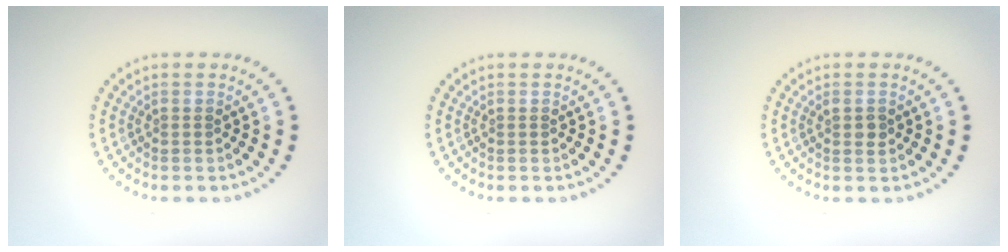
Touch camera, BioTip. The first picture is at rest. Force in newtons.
{"total": 0.0}
{"total": 1.1, "press": 1.0, "slide": 0.3}